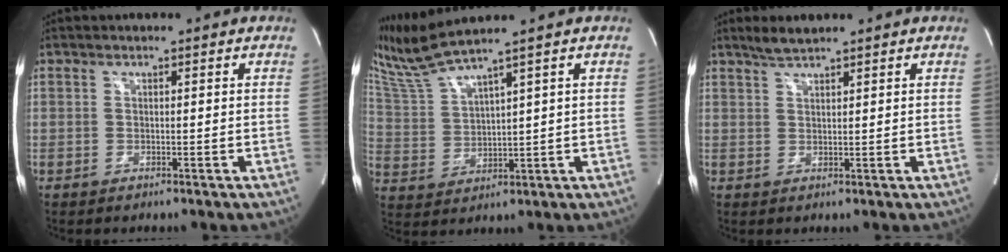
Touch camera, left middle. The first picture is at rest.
{"total": 7.4, "force": [6.6, -1.8, 2.8], "torque": [-0.077, 0.000, 0.149]}
{"total": 2.5, "force": [2.3, 0.0, 1.1], "torque": [-0.030, 0.003, 0.045]}